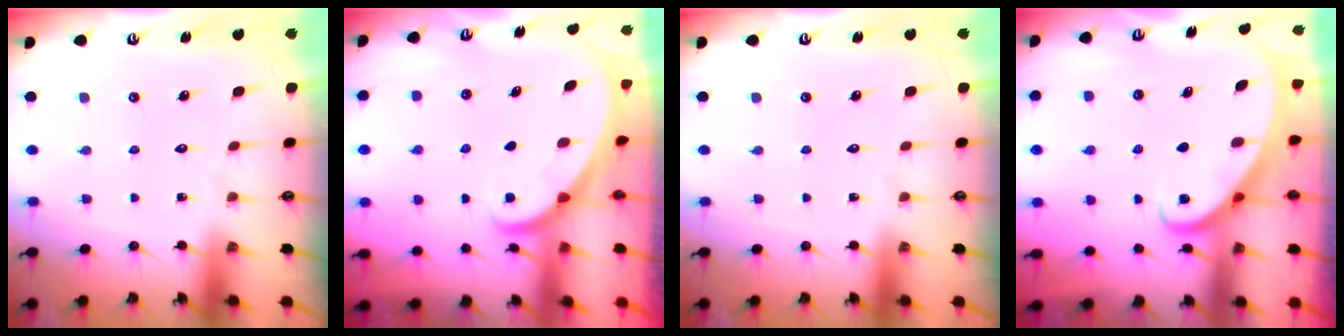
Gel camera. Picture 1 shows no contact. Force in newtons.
{"total": 1.9, "press": 1.9, "slide": 0.1}
{"total": 0.0}
{"total": 2.2, "press": 2.2, "slide": 0.4}